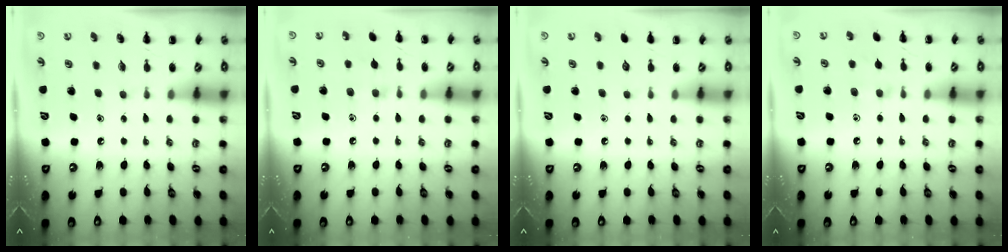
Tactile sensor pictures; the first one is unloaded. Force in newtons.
{"total": 6.1, "press": 5.8, "slide": 1.9}
{"total": 0.0}
{"total": 5.1, "press": 4.9, "slide": 1.6}